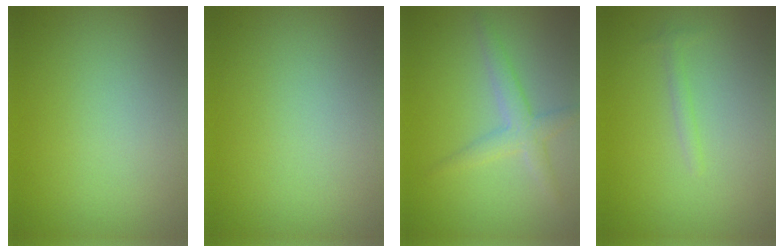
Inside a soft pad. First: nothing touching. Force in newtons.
{"total": 0.0}
{"total": 2.6, "press": 2.6, "slide": 0.1}
{"total": 0.8, "press": 0.8, "slide": 0.0}